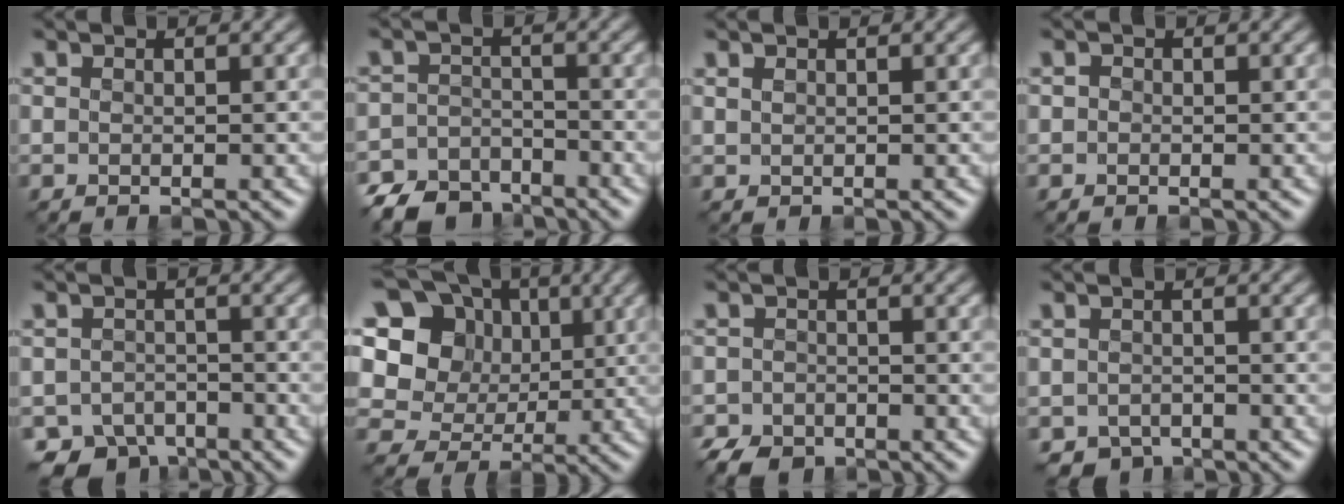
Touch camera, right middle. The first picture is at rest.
{"total": 5.7, "force": [-4.7, 2.9, 1.4], "torque": [-0.022, -0.014, -0.086]}
{"total": 0.5, "force": [0.4, 0.2, 0.2], "torque": [-0.007, 0.001, 0.011]}
{"total": 0.5, "force": [0.0, 0.5, 0.1], "torque": [0.002, -0.004, -0.003]}
{"total": 4.5, "force": [-3.4, 2.7, 1.1], "torque": [-0.008, -0.007, -0.063]}
{"total": 16.0, "force": [5.1, 13.5, 6.8], "torque": [-0.171, 0.033, 0.087]}
{"total": 3.1, "force": [-2.5, 1.6, 0.9], "torque": [-0.012, -0.006, -0.050]}
{"total": 1.9, "force": [-1.5, 1.2, 0.3], "torque": [0.001, -0.004, -0.029]}